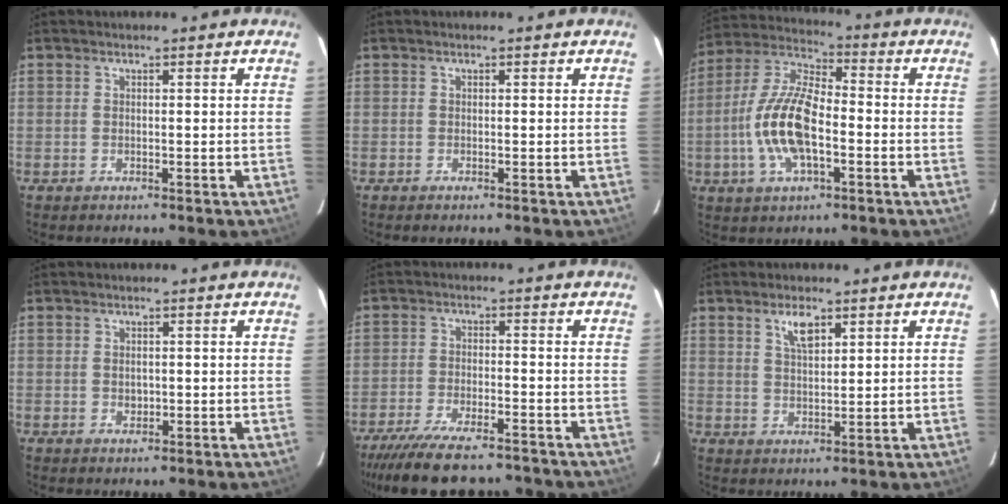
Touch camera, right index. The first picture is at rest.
{"total": 0.0}
{"total": 14.5, "force": [-3.4, 6.1, 12.6], "torque": [-0.266, 0.003, -0.069]}
{"total": 1.6, "force": [-0.1, 1.4, 0.8], "torque": [-0.012, 0.001, -0.001]}
{"total": 15.4, "force": [-12.8, 4.3, 7.4], "torque": [-0.162, -0.026, -0.204]}
{"total": 4.4, "force": [2.6, 1.7, 3.1], "torque": [-0.054, 0.002, 0.048]}